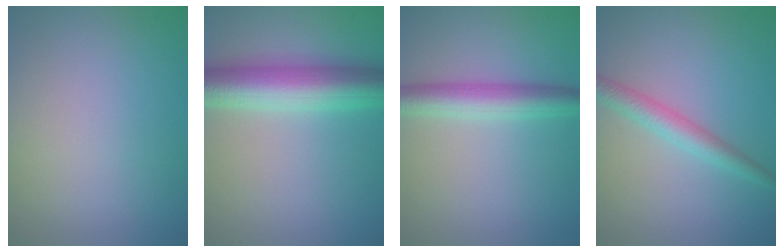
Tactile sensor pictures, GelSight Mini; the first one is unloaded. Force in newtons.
{"total": 7.9, "press": 7.8, "slide": 0.2}
{"total": 4.4, "press": 4.4, "slide": 0.0}
{"total": 2.7, "press": 2.7, "slide": 0.1}